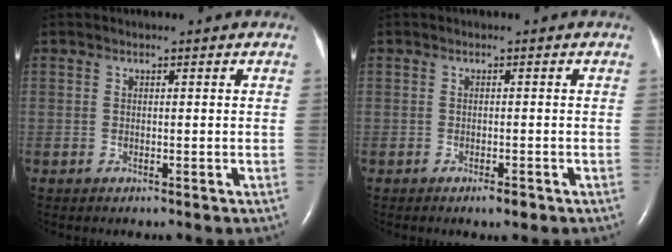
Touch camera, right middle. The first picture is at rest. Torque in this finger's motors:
{"motor_torque": [0.41, -0.24, 0.00, 0.00]}